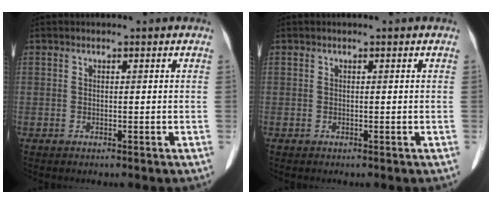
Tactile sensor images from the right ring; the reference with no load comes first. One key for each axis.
{"total": 0.0}